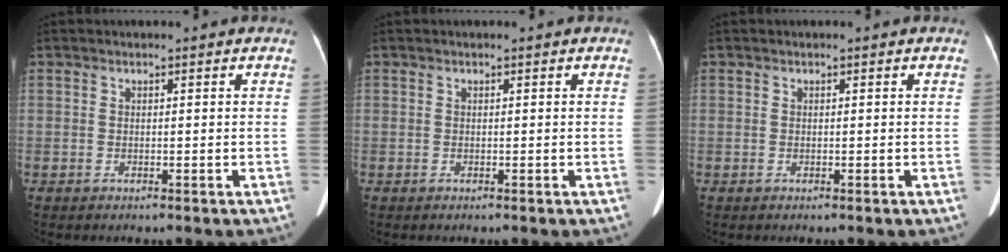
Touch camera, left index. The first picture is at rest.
{"total": 0.0}
{"total": 0.0}